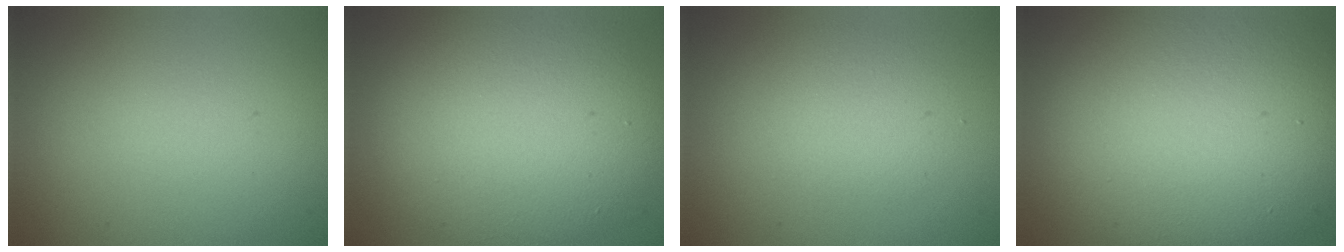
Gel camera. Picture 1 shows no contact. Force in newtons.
{"total": 9.8, "press": 9.8, "slide": 1.1}
{"total": 2.6, "press": 2.6, "slide": 0.1}
{"total": 14.4, "press": 14.4, "slide": 0.7}